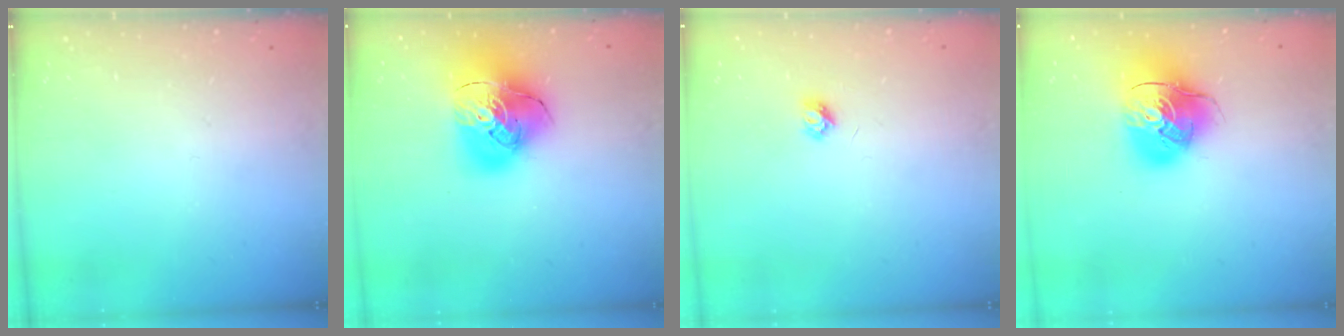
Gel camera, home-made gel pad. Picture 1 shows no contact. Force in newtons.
{"total": 20.4, "press": 20.2, "slide": 2.5}
{"total": 3.7, "press": 3.7, "slide": 0.5}
{"total": 16.2, "press": 16.0, "slide": 2.4}